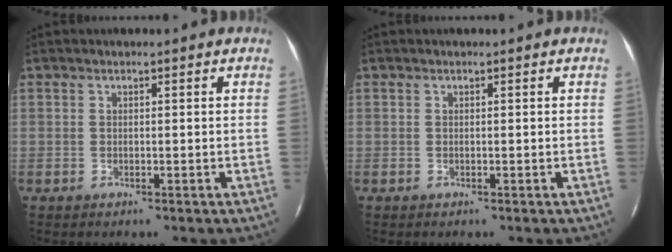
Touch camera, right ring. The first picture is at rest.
{"total": 0.0}